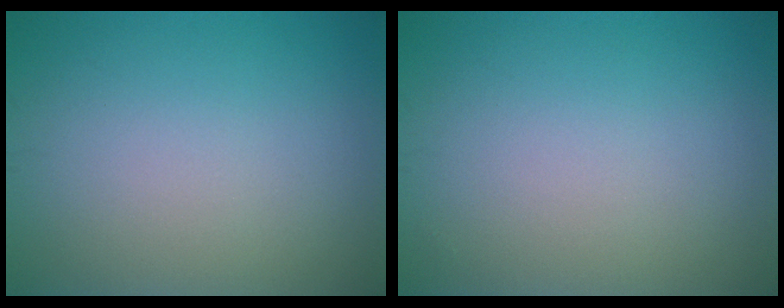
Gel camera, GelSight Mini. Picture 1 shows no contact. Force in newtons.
{"total": 0.0}